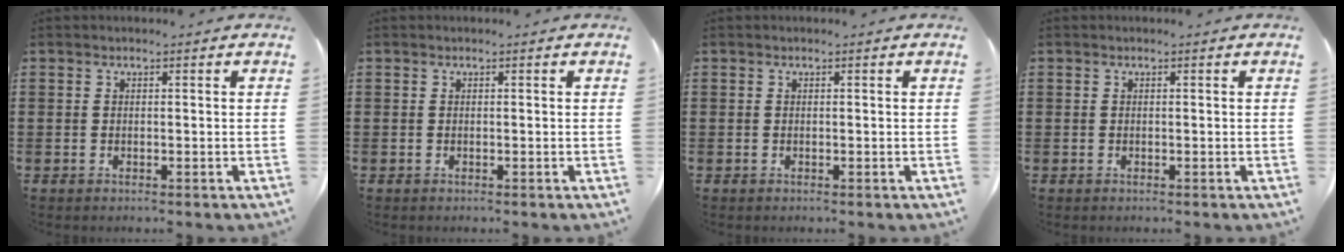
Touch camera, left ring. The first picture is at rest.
{"total": 0.0}
{"total": 0.0}
{"total": 0.0}